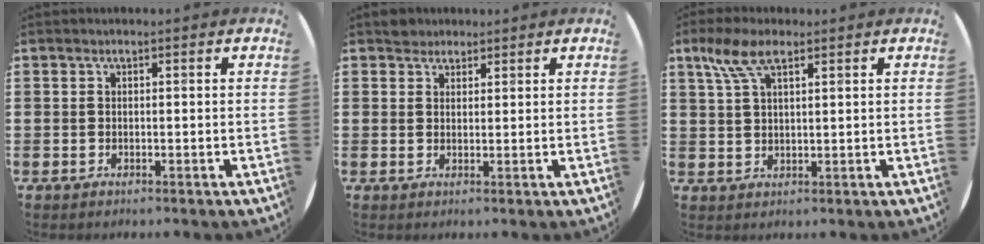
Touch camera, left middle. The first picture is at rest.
{"total": 2.1, "force": [1.9, 0.9, -0.2], "torque": [0.008, 0.003, 0.037]}
{"total": 5.9, "force": [3.3, 2.3, 4.2], "torque": [-0.092, 0.009, 0.059]}